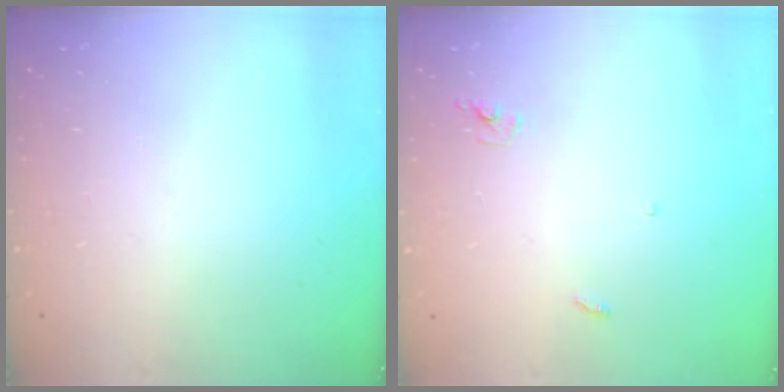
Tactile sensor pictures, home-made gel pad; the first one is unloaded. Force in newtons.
{"total": 2.4, "press": 2.4, "slide": 0.2}